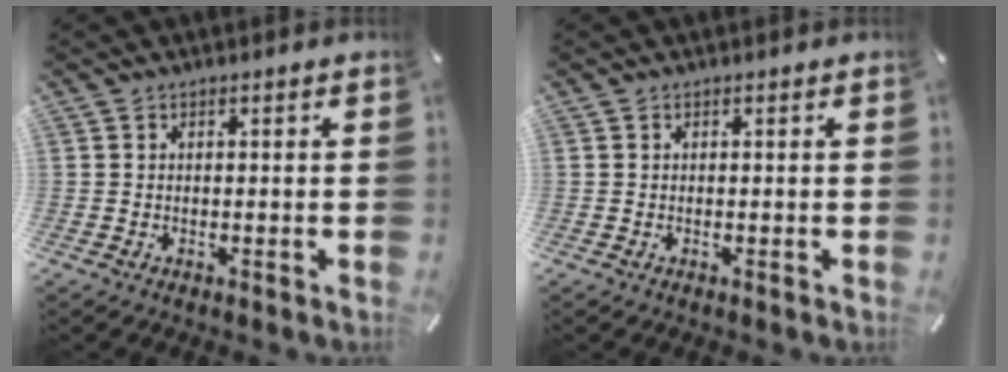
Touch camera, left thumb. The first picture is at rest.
{"total": 0.0}